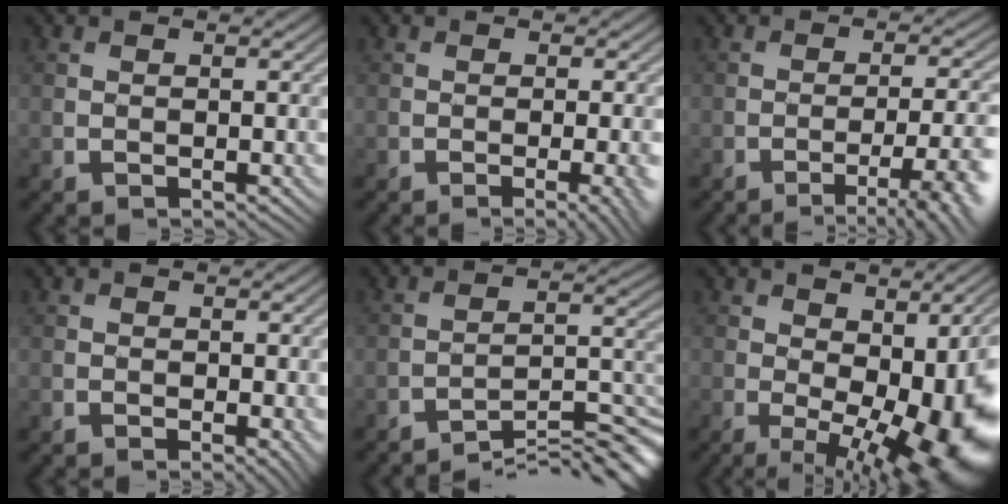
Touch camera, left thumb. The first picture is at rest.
{"total": 3.5, "force": [-1.5, 0.6, 3.0], "torque": [-0.037, -0.003, -0.014]}
{"total": 7.3, "force": [-3.8, 1.2, 6.1], "torque": [-0.086, -0.002, -0.056]}
{"total": 1.5, "force": [-0.2, 0.8, 1.2], "torque": [-0.013, -0.009, 0.002]}
{"total": 8.8, "force": [-7.8, 0.5, 4.1], "torque": [-0.060, 0.011, -0.127]}
{"total": 14.4, "force": [-3.7, 5.3, 12.9], "torque": [-0.180, -0.029, -0.040]}